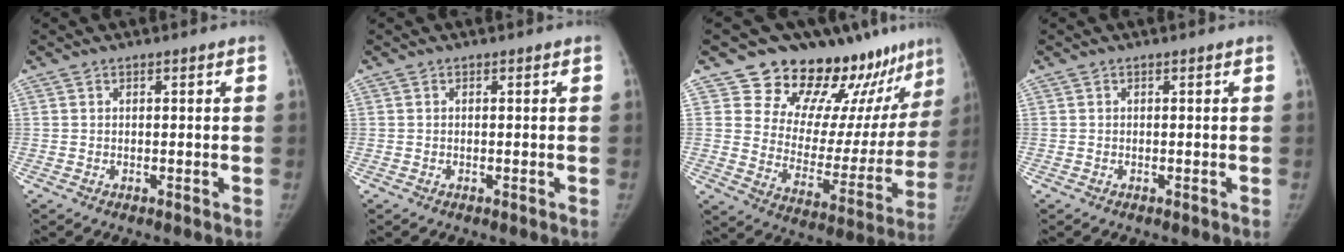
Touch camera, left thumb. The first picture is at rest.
{"total": 0.0}
{"total": 21.5, "force": [17.0, 9.1, 9.6], "torque": [-0.076, -0.115, 0.241]}
{"total": 0.0}